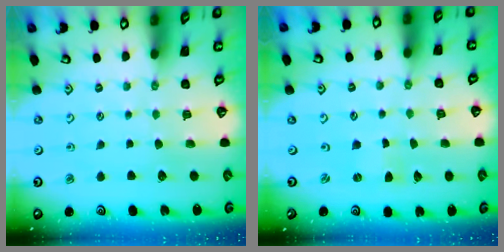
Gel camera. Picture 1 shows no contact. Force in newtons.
{"total": 0.0}